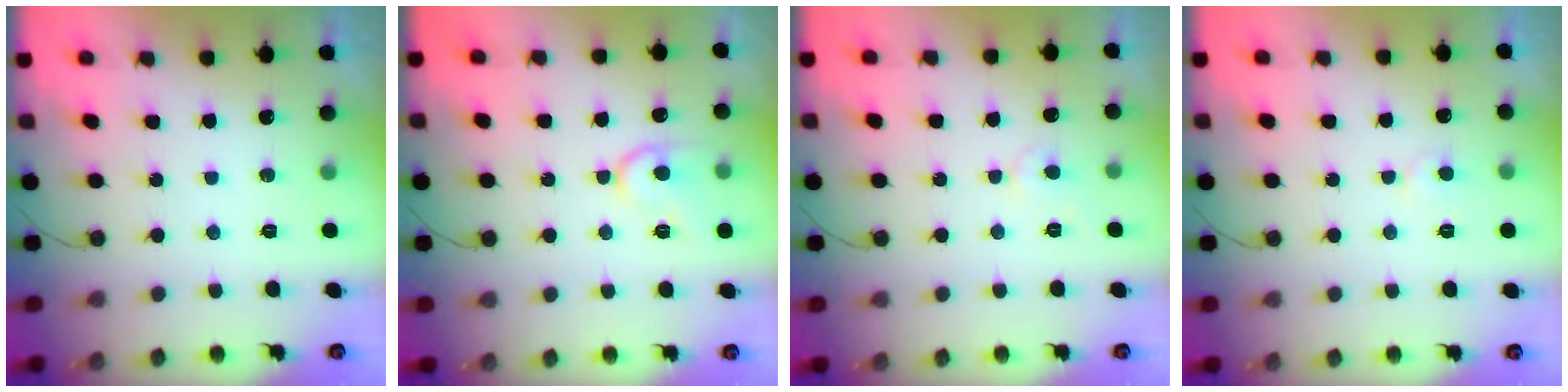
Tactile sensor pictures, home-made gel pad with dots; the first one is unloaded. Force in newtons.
{"total": 11.2, "press": 11.2, "slide": 0.9}
{"total": 3.6, "press": 3.5, "slide": 0.3}
{"total": 3.7, "press": 3.7, "slide": 0.5}